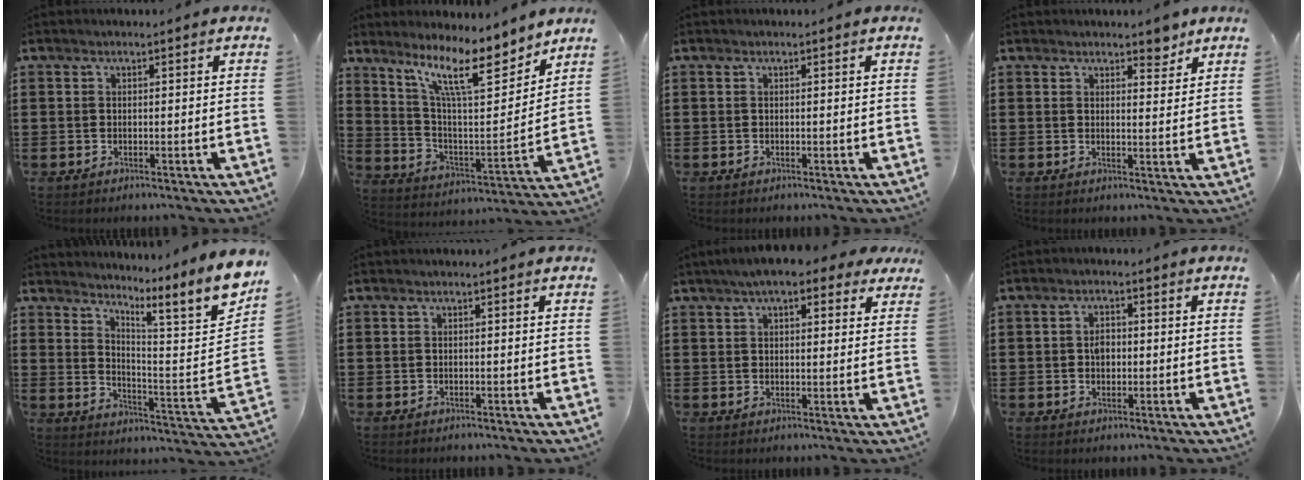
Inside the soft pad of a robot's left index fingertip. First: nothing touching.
{"total": 12.4, "force": [8.8, 2.6, 8.4], "torque": [-0.171, -0.039, 0.150]}
{"total": 0.0}
{"total": 3.8, "force": [3.2, 1.2, 1.5], "torque": [-0.018, -0.008, 0.056]}
{"total": 7.8, "force": [5.8, -0.7, 5.2], "torque": [-0.080, -0.072, 0.081]}
{"total": 0.0}
{"total": 6.6, "force": [4.9, 1.8, 4.1], "torque": [-0.076, -0.002, 0.084]}
{"total": 2.5, "force": [0.1, 1.6, 2.0], "torque": [-0.041, 0.007, -0.001]}